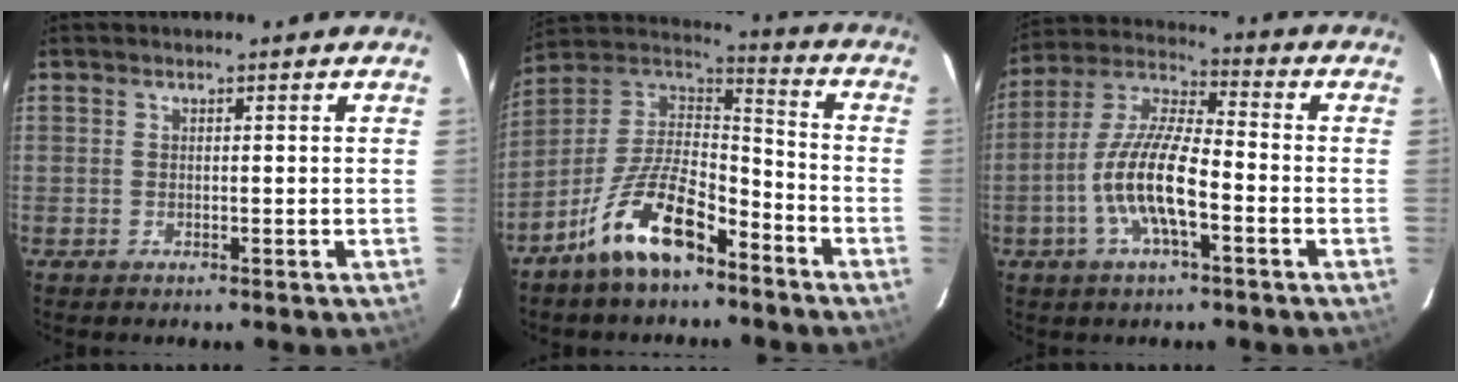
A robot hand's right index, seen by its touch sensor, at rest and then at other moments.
{"total": 15.7, "force": [-9.8, 6.2, 10.6], "torque": [-0.210, 0.008, -0.179]}
{"total": 12.5, "force": [-4.2, 3.3, 11.3], "torque": [-0.236, 0.001, -0.083]}